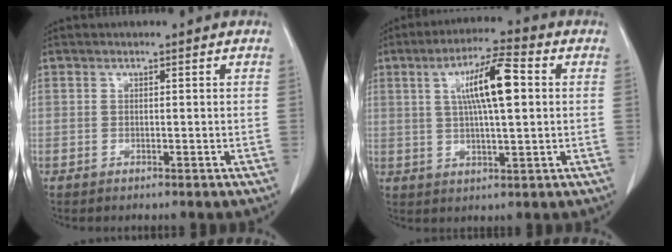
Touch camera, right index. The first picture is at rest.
{"total": 10.0, "force": [2.2, 1.7, 9.6], "torque": [-0.170, 0.016, 0.037]}